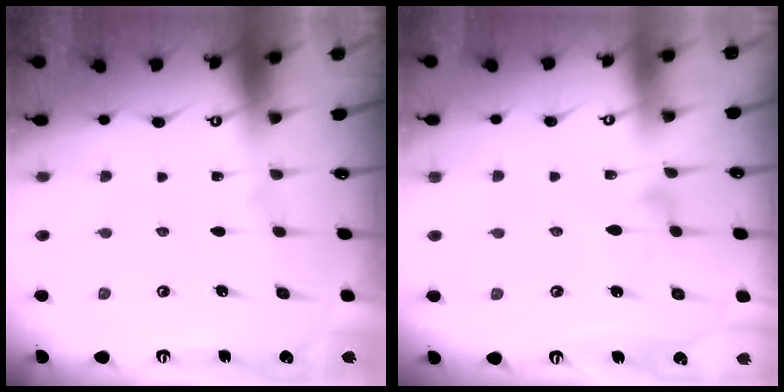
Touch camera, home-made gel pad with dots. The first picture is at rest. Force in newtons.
{"total": 4.8, "press": 4.7, "slide": 0.3}